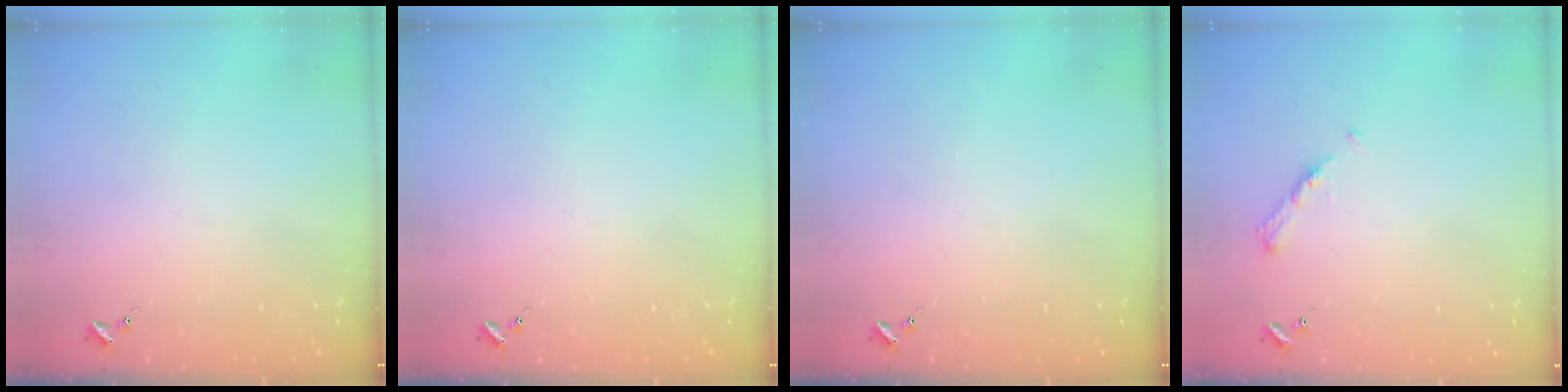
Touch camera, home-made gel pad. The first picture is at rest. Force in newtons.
{"total": 0.0}
{"total": 0.0}
{"total": 4.9, "press": 4.9, "slide": 0.6}